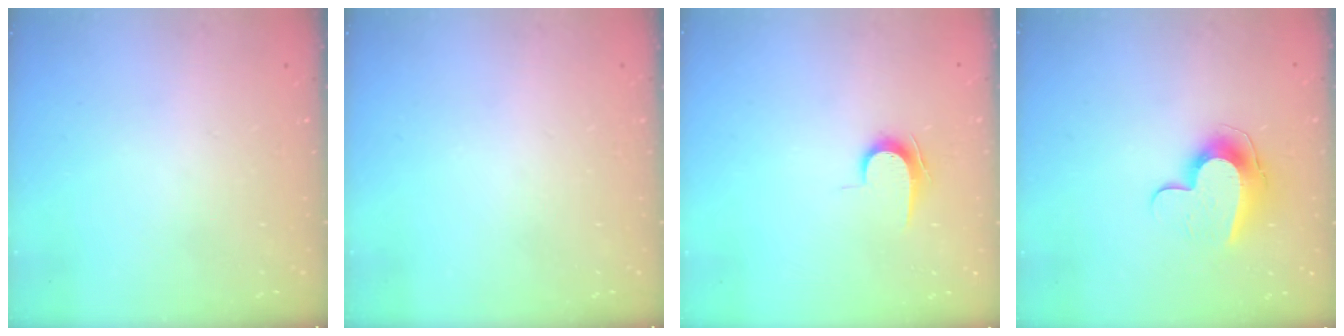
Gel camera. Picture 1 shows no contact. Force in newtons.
{"total": 0.0}
{"total": 7.0, "press": 7.0, "slide": 0.8}
{"total": 10.6, "press": 10.6, "slide": 0.5}